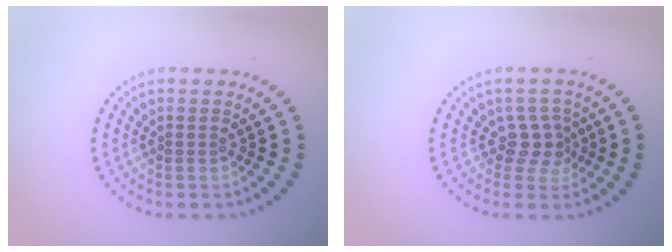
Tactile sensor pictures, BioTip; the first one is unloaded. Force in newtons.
{"total": 2.2, "press": 1.6, "slide": 1.5}